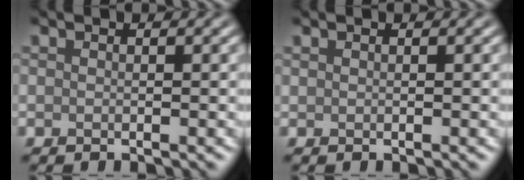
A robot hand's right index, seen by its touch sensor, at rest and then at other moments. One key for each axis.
{"total": 0.0}